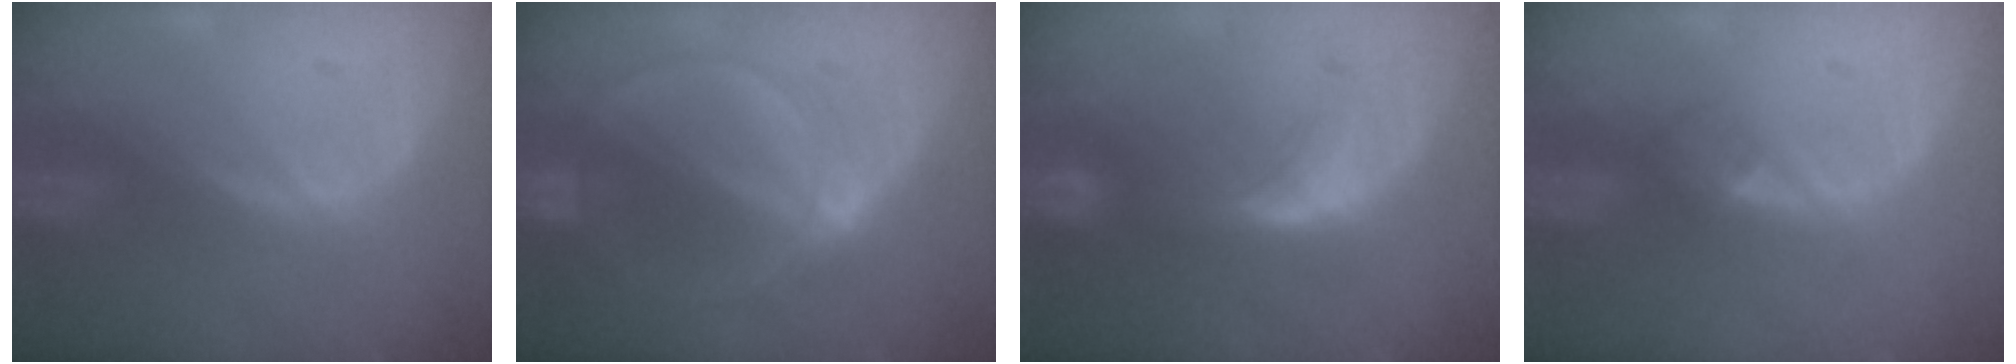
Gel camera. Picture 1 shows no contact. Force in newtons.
{"total": 5.0, "press": 4.6, "slide": 2.0}
{"total": 7.6, "press": 6.9, "slide": 3.2}
{"total": 2.1, "press": 1.8, "slide": 1.0}